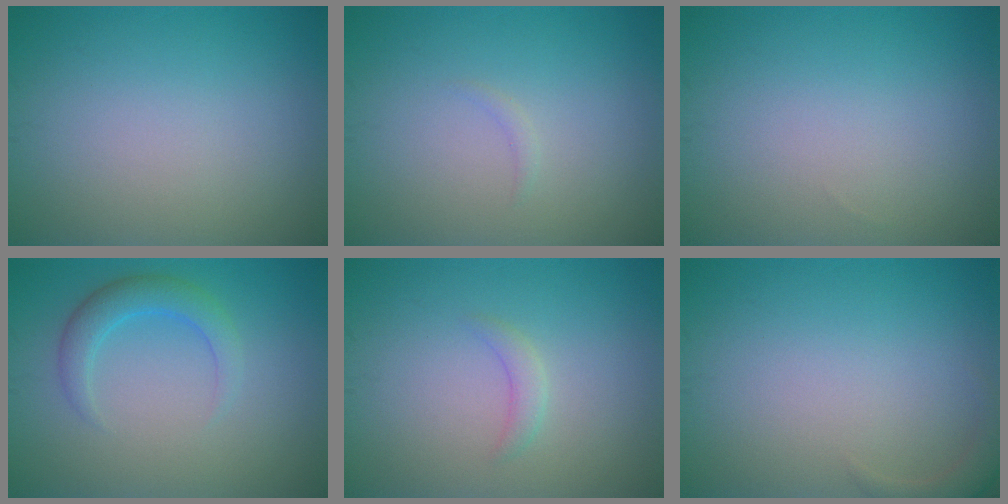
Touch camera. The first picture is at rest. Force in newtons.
{"total": 0.5, "press": 0.5, "slide": 0.1}
{"total": 0.0}
{"total": 2.8, "press": 2.8, "slide": 0.2}
{"total": 1.2, "press": 1.2, "slide": 0.0}
{"total": 1.7, "press": 1.7, "slide": 0.2}